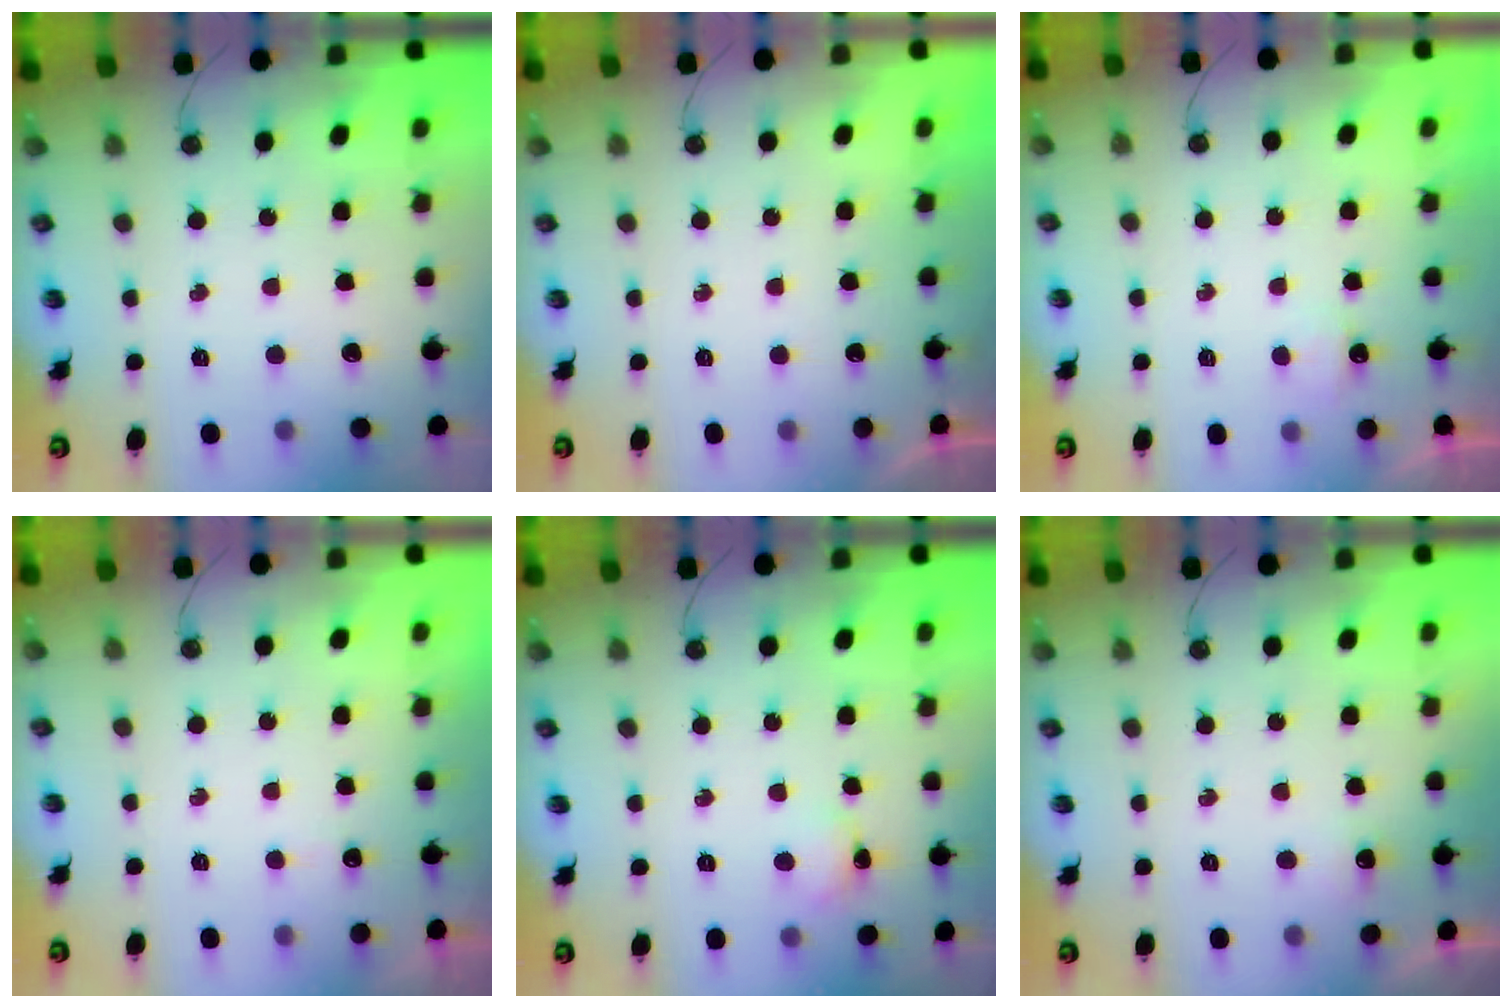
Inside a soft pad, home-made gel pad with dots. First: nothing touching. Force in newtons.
{"total": 0.0}
{"total": 2.6, "press": 2.6, "slide": 0.4}
{"total": 2.5, "press": 2.4, "slide": 0.5}
{"total": 4.0, "press": 3.9, "slide": 0.8}
{"total": 5.0, "press": 5.0, "slide": 0.6}